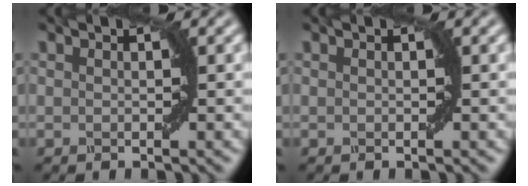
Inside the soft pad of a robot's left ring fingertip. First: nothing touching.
{"total": 0.0}